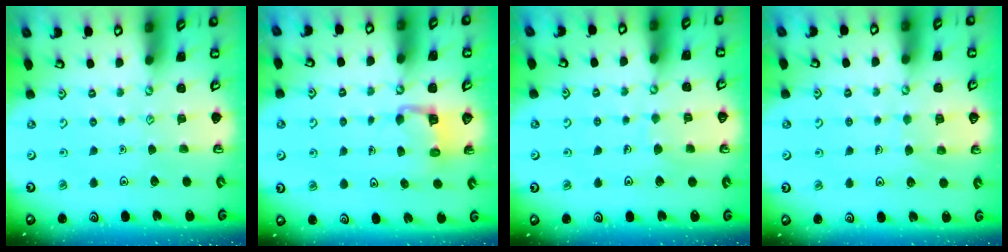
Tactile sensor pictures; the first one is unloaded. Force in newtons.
{"total": 4.2, "press": 4.2, "slide": 0.3}
{"total": 4.7, "press": 4.7, "slide": 0.3}
{"total": 6.0, "press": 6.0, "slide": 0.5}